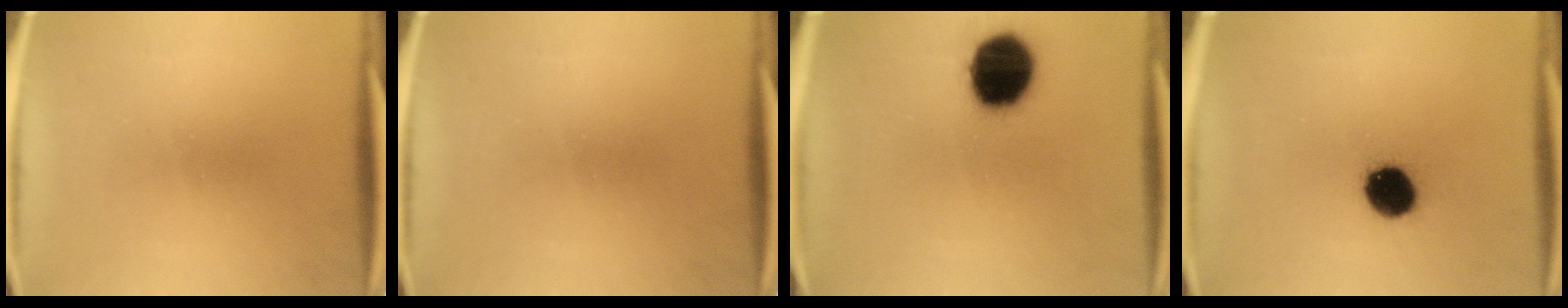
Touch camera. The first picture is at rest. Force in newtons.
{"total": 0.0}
{"total": 17.9}
{"total": 10.3}